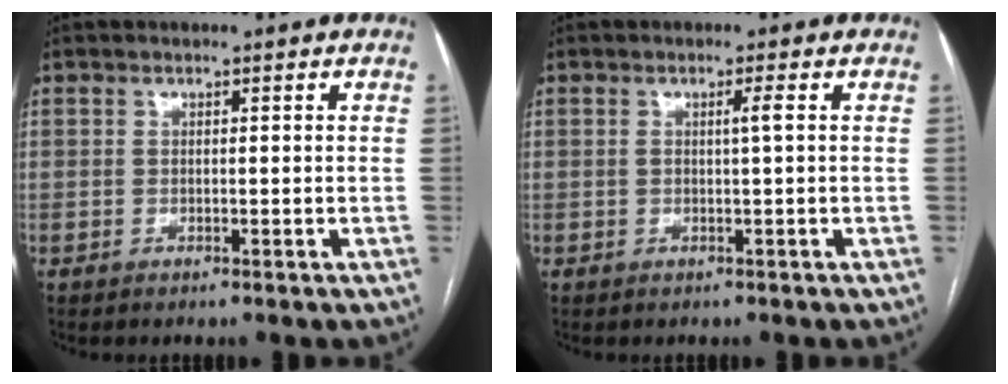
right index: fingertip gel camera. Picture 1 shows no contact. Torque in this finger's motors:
{"motor_torque": [-0.02, 0.05, -0.07, 0.01]}